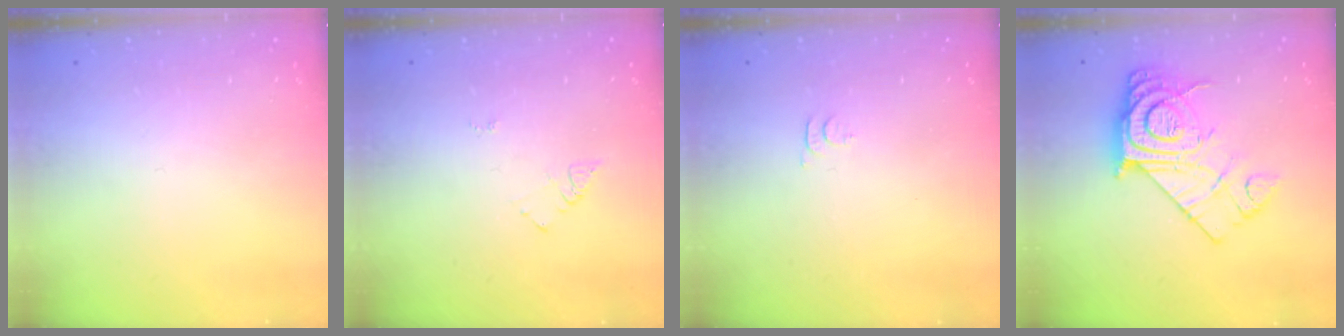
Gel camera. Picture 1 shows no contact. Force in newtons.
{"total": 5.4, "press": 5.4, "slide": 0.5}
{"total": 3.6, "press": 3.6, "slide": 0.4}
{"total": 17.2, "press": 17.1, "slide": 1.3}